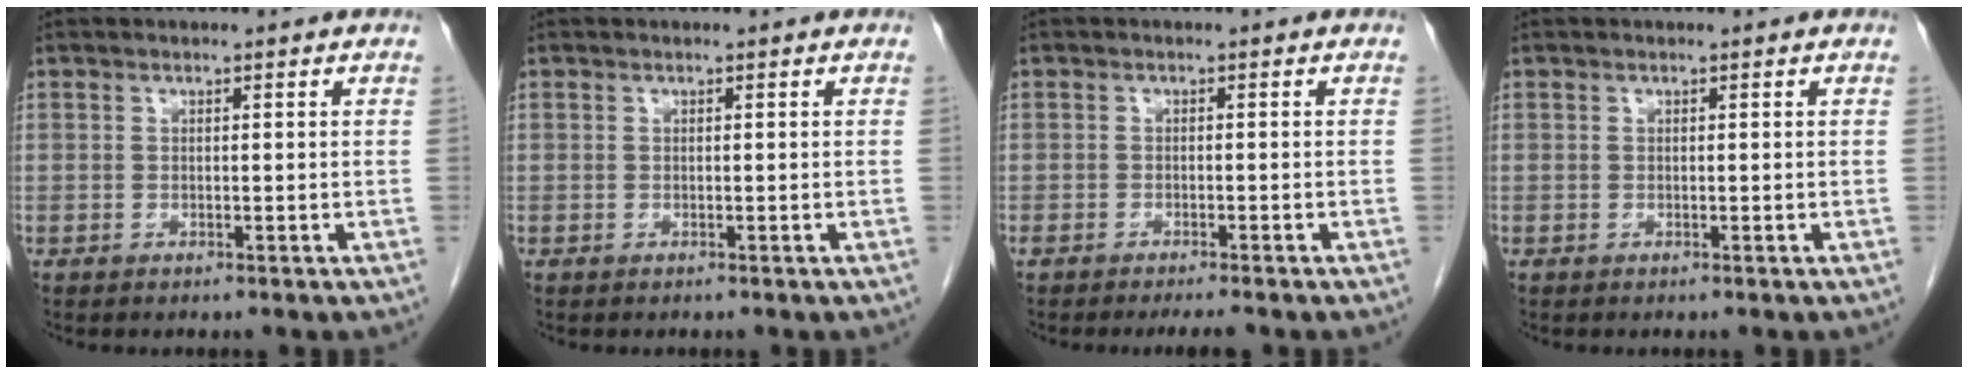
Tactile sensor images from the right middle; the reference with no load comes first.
{"total": 0.0}
{"total": 3.1, "force": [-2.7, 0.2, 1.6], "torque": [-0.021, -0.005, -0.039]}
{"total": 0.0}